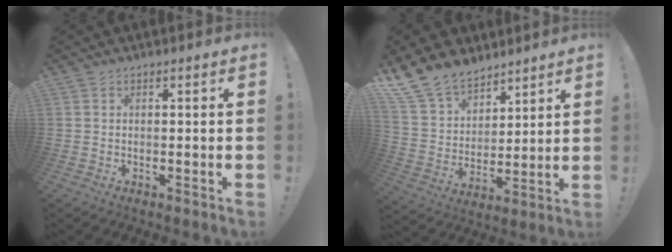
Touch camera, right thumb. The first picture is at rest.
{"total": 14.6, "force": [11.3, 8.5, 3.7], "torque": [-0.082, -0.080, 0.221]}